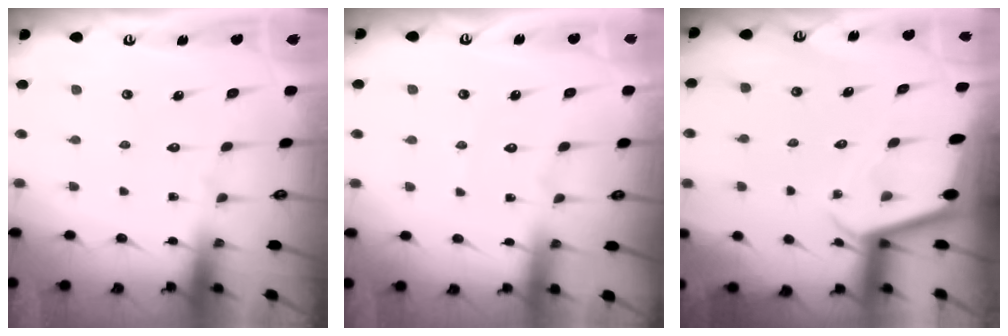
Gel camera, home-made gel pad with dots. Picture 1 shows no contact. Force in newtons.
{"total": 2.3, "press": 2.3, "slide": 0.3}
{"total": 2.0, "press": 2.0, "slide": 0.1}